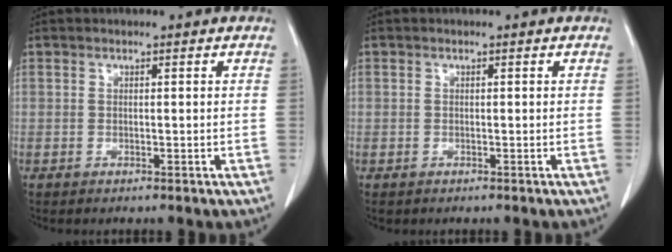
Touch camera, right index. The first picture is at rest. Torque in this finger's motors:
{"motor_torque": [-0.30, -0.16, -0.73, -0.13]}